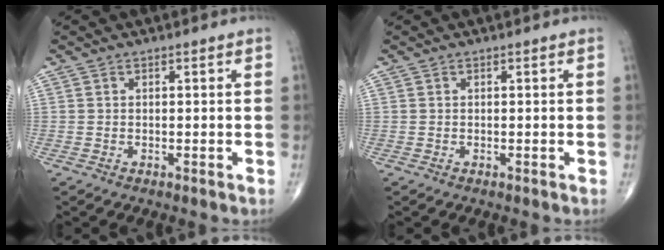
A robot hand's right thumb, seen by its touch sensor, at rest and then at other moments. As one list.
[{"total": 0.0}]